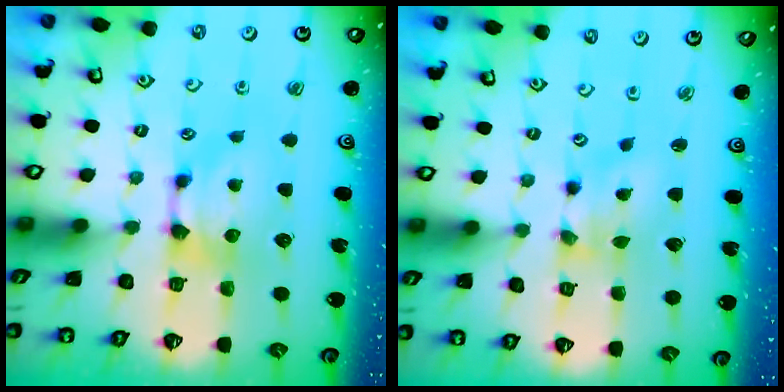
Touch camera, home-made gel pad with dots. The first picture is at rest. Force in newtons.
{"total": 1.1, "press": 0.3, "slide": 1.1}